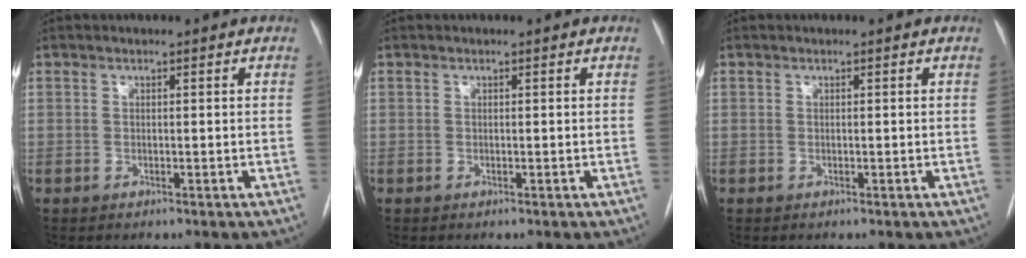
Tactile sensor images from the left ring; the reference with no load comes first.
{"total": 0.0}
{"total": 0.0}